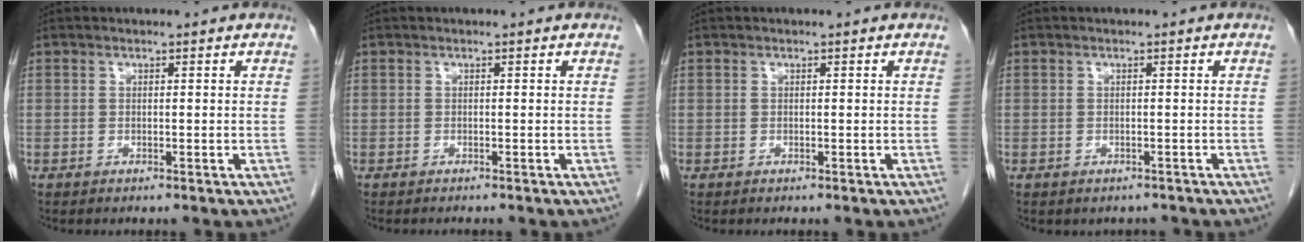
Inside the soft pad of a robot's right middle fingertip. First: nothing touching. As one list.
[{"total": 1.0, "force": [-0.9, 0.1, 0.3], "torque": [-0.008, -0.002, -0.013]}, {"total": 0.0}, {"total": 1.4, "force": [-1.1, 0.8, 0.1], "torque": [-0.003, 0.001, -0.013]}]